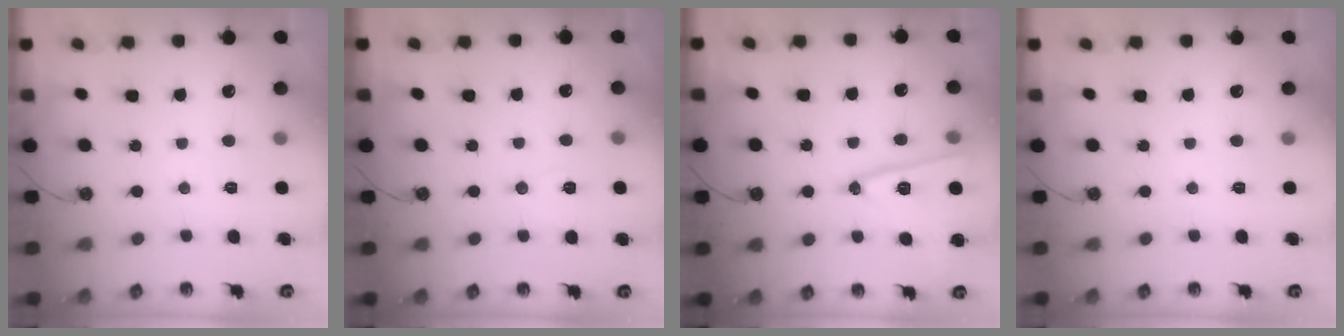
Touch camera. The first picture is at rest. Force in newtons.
{"total": 6.1, "press": 5.9, "slide": 1.2}
{"total": 14.2, "press": 14.2, "slide": 0.5}
{"total": 0.0}